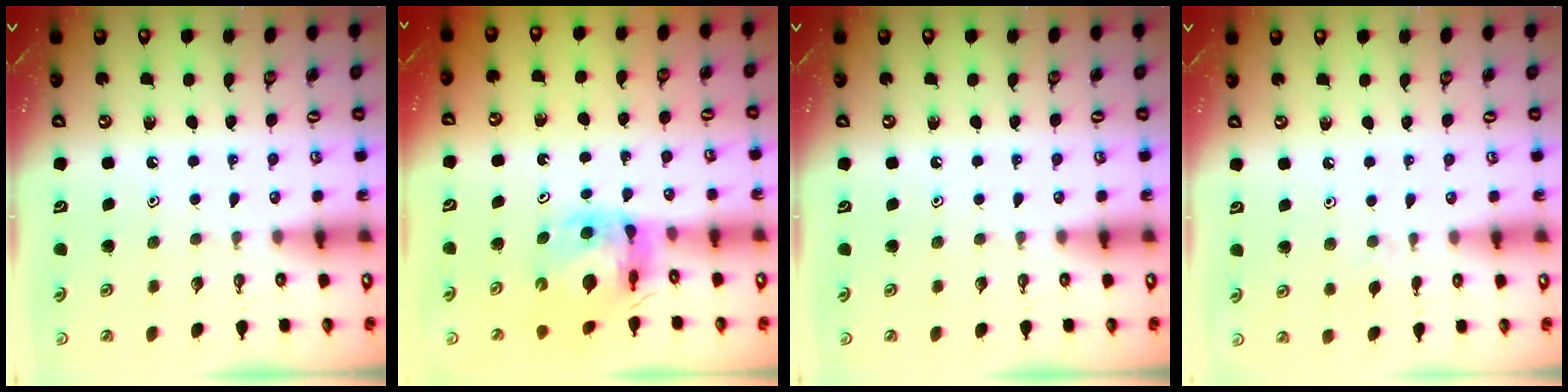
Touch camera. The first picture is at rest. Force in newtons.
{"total": 11.0, "press": 10.9, "slide": 1.4}
{"total": 0.0}
{"total": 2.2, "press": 2.1, "slide": 0.4}